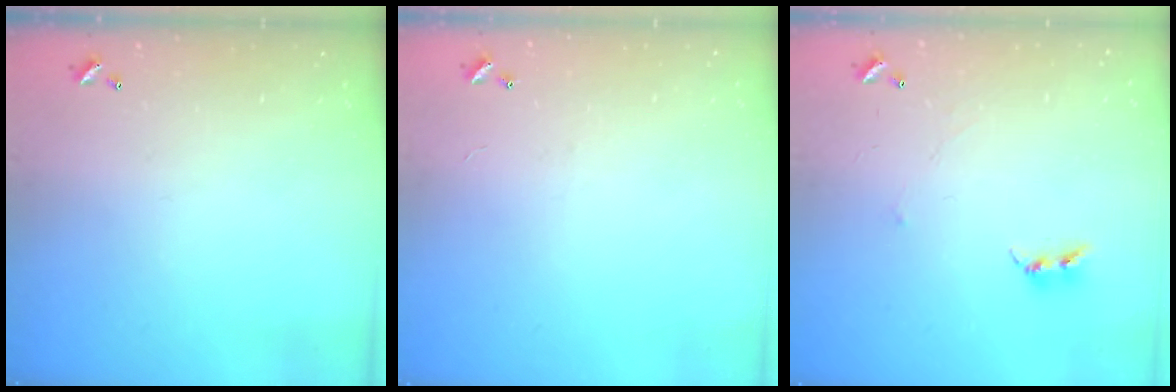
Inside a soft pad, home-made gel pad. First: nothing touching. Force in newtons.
{"total": 2.4, "press": 2.4, "slide": 0.3}
{"total": 2.4, "press": 2.4, "slide": 0.4}